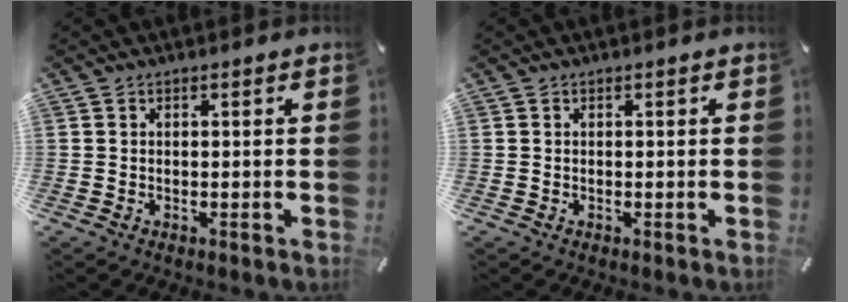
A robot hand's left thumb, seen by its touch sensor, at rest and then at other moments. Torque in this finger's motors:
{"motor_torque": [0.00, 0.00, -0.02, 0.04, 0.00]}